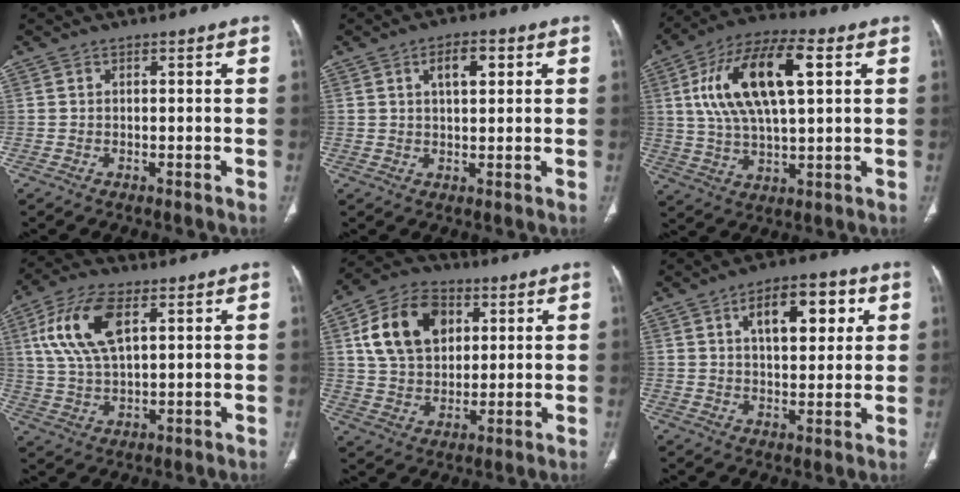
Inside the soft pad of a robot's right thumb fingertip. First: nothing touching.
{"total": 5.3, "force": [2.0, 2.4, 4.3], "torque": [-0.062, 0.000, 0.032]}
{"total": 18.7, "force": [5.0, 7.8, 16.2], "torque": [-0.303, 0.013, 0.087]}
{"total": 12.6, "force": [4.4, 5.9, 10.2], "torque": [-0.211, -0.001, 0.087]}
{"total": 15.2, "force": [4.7, 10.7, 9.8], "torque": [-0.150, 0.001, 0.084]}
{"total": 12.4, "force": [4.5, 6.0, 9.8], "torque": [-0.112, -0.002, 0.067]}